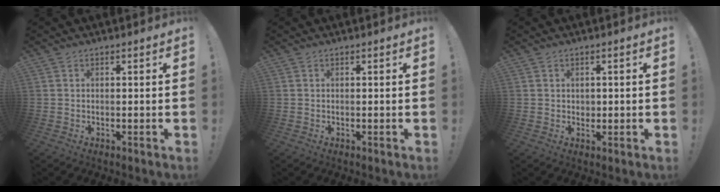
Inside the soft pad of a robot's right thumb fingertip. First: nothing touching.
{"total": 0.0}
{"total": 1.6, "force": [0.7, 1.4, 0.1], "torque": [0.005, 0.002, 0.010]}